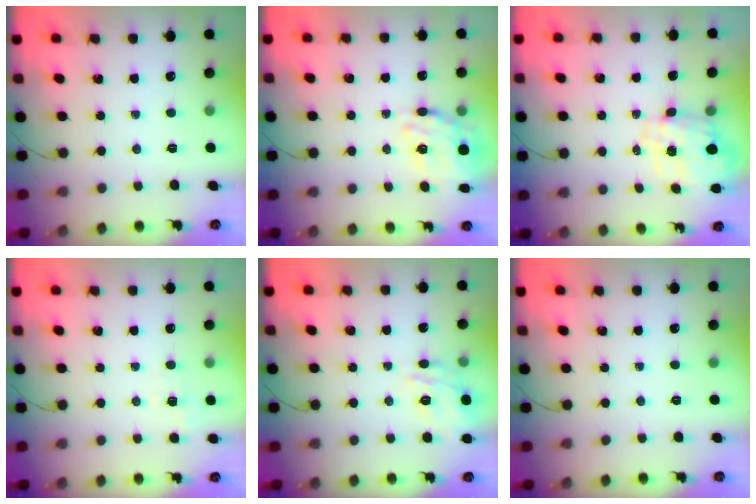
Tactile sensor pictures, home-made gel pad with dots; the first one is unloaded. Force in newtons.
{"total": 14.9, "press": 14.5, "slide": 3.4}
{"total": 1.7, "press": 1.6, "slide": 0.6}
{"total": 2.6, "press": 2.1, "slide": 1.6}
{"total": 12.7, "press": 12.7, "slide": 1.0}
{"total": 0.0}